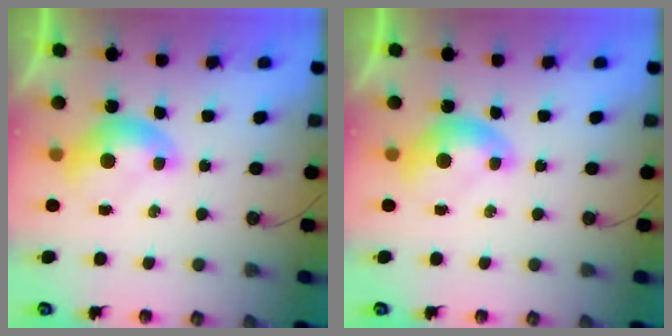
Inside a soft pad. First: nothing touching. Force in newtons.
{"total": 0.0}